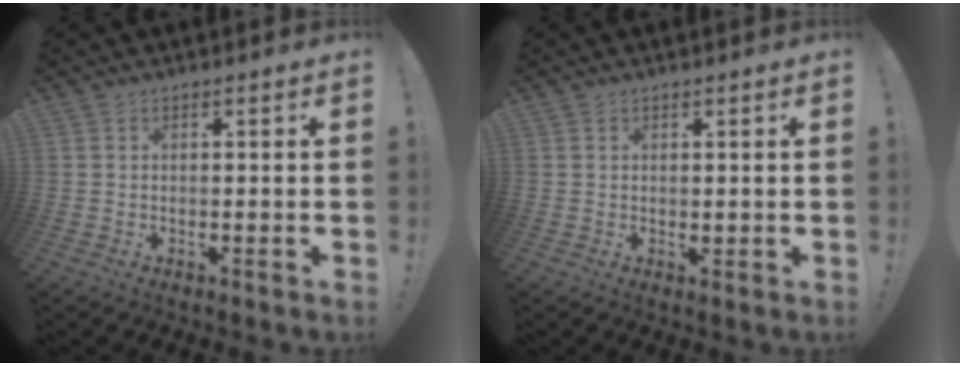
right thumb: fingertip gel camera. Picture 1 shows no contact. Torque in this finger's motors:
{"motor_torque": [0.10, 0.01, -0.04, 0.16, -0.01]}